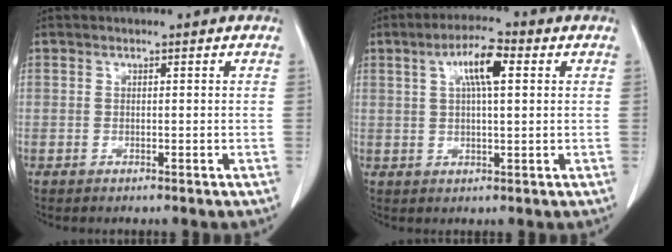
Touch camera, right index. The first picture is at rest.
{"total": 7.4, "force": [2.4, 1.8, 6.7], "torque": [-0.125, 0.015, 0.043]}